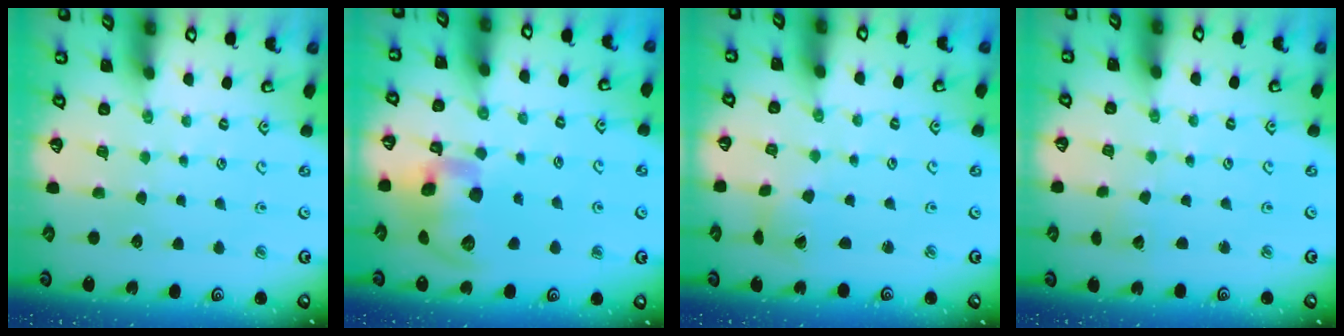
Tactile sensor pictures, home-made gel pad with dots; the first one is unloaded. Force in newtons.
{"total": 15.3, "press": 15.1, "slide": 2.7}
{"total": 1.5, "press": 1.5, "slide": 0.2}
{"total": 3.4, "press": 3.4, "slide": 0.2}